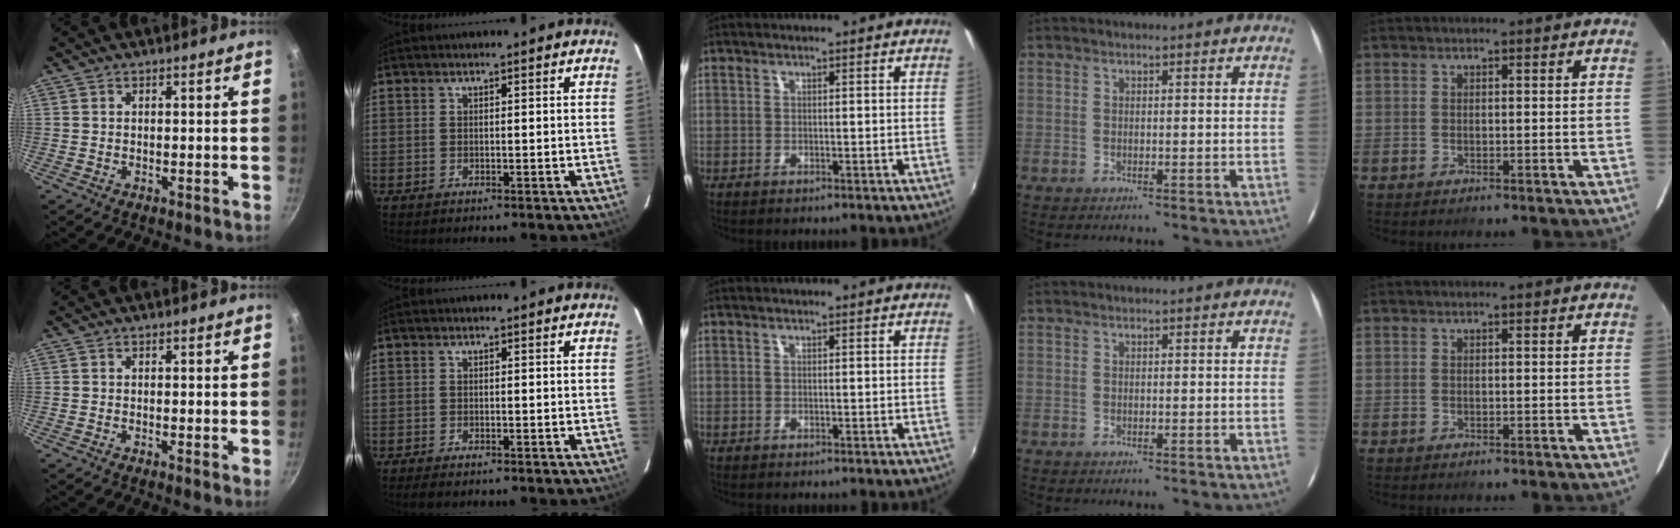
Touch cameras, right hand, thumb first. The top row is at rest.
{"thumb": {"total": 0.6, "force": [0.1, 0.0, 0.6], "torque": [-0.009, -0.006, -0.003]}, "index": {"total": 2.3, "force": [-1.9, 0.6, 1.2], "torque": [-0.025, -0.009, -0.035]}}